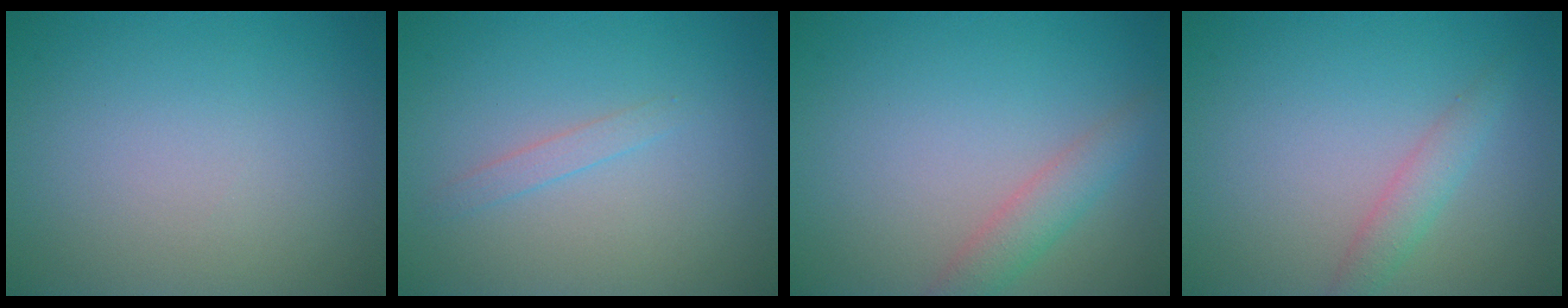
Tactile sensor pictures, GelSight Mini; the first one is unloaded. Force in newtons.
{"total": 1.0, "press": 1.0, "slide": 0.1}
{"total": 2.4, "press": 2.4, "slide": 0.1}
{"total": 1.9, "press": 1.9, "slide": 0.1}